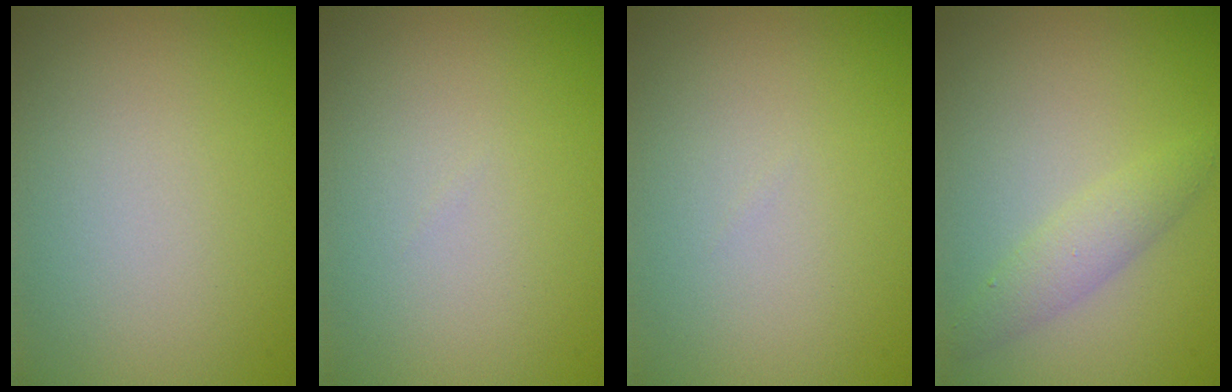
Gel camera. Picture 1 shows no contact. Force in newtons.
{"total": 0.0}
{"total": 0.0}
{"total": 2.1, "press": 2.1, "slide": 0.1}